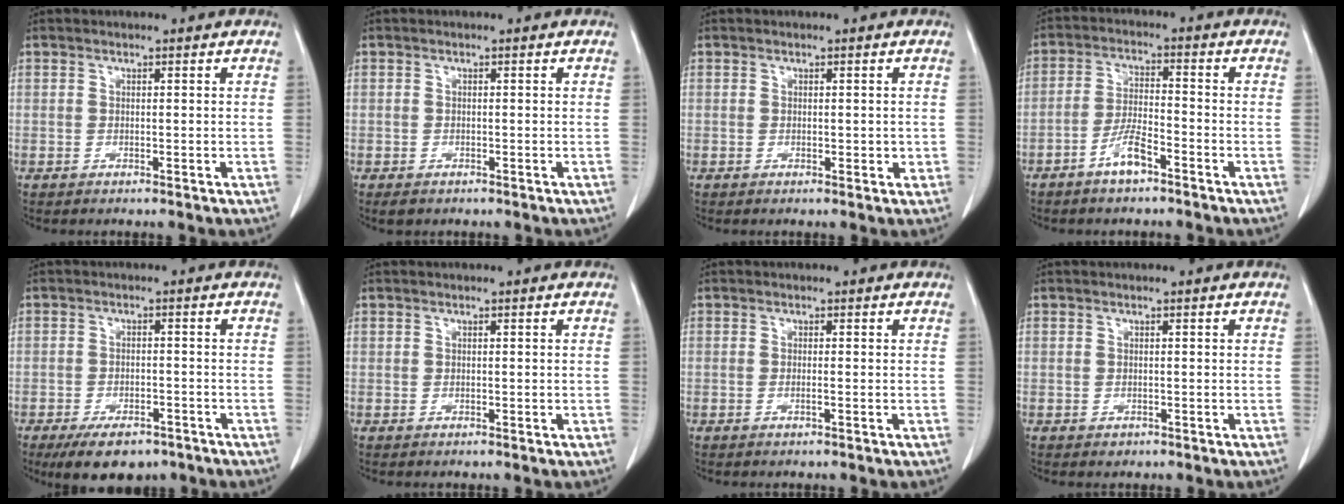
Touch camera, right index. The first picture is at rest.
{"total": 1.4, "force": [-0.7, 1.1, 0.3], "torque": [-0.010, 0.002, -0.004]}
{"total": 1.4, "force": [-0.1, 0.9, 1.1], "torque": [-0.010, 0.000, 0.000]}
{"total": 5.2, "force": [-3.4, 1.1, 3.8], "torque": [-0.082, 0.005, -0.063]}
{"total": 7.5, "force": [-5.4, 3.6, 3.9], "torque": [-0.058, 0.000, -0.081]}
{"total": 0.0}
{"total": 0.6, "force": [-0.3, -0.1, 0.6], "torque": [-0.011, 0.000, -0.004]}
{"total": 0.7, "force": [-0.3, 0.6, 0.1], "torque": [-0.003, 0.003, -0.001]}